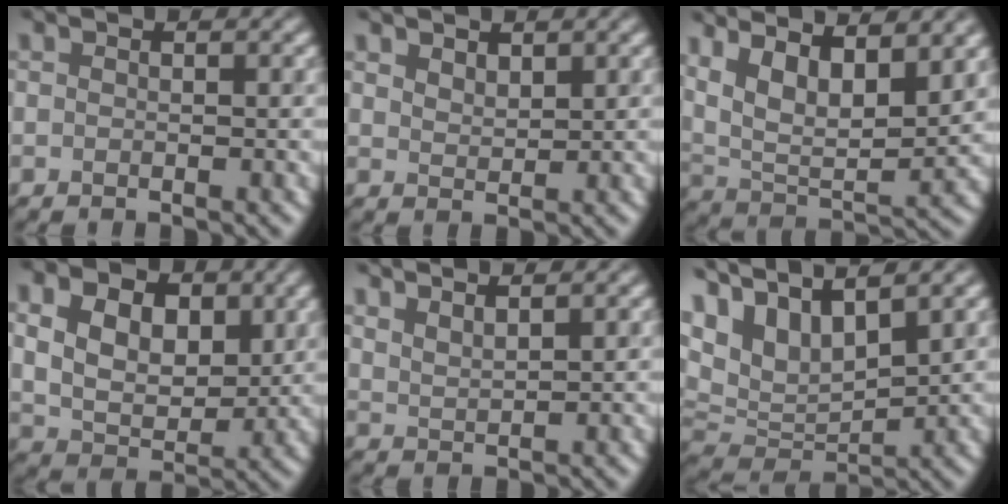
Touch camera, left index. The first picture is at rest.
{"total": 1.7, "force": [1.4, 0.8, 0.7], "torque": [-0.014, -0.002, 0.030]}
{"total": 13.3, "force": [6.9, 5.4, 10.1], "torque": [-0.191, 0.033, 0.105]}
{"total": 7.5, "force": [2.5, 5.1, 4.9], "torque": [-0.098, 0.003, 0.037]}
{"total": 3.0, "force": [2.5, 0.8, 1.4], "torque": [-0.006, 0.012, 0.030]}
{"total": 9.4, "force": [5.4, 3.9, 6.6], "torque": [-0.155, 0.012, 0.103]}